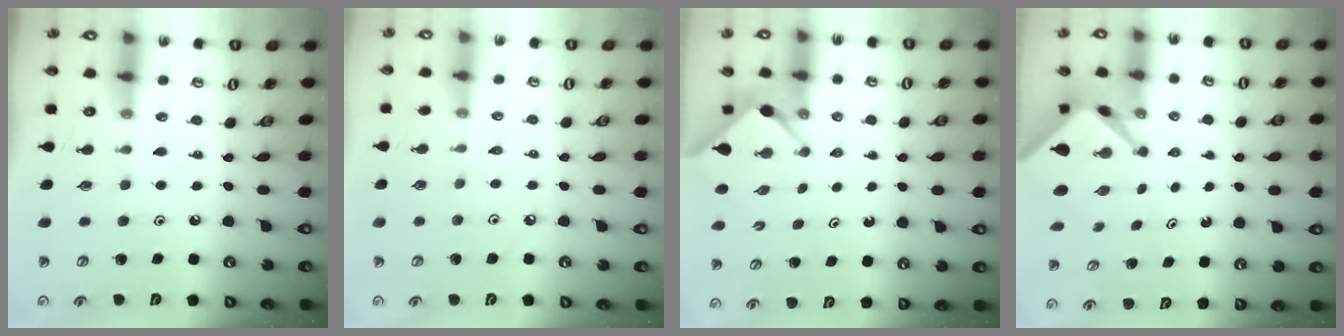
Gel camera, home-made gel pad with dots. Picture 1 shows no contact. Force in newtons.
{"total": 1.8, "press": 1.8, "slide": 0.2}
{"total": 2.9, "press": 2.9, "slide": 0.3}
{"total": 4.2, "press": 4.2, "slide": 0.1}